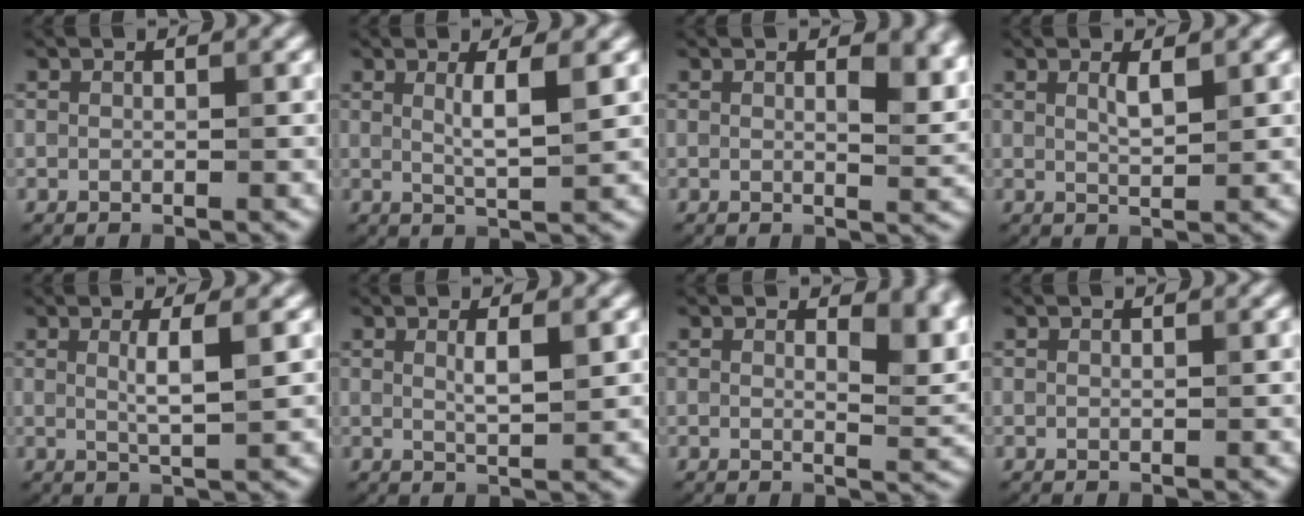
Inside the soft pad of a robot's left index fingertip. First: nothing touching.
{"total": 3.0, "force": [0.8, 0.6, 2.8], "torque": [-0.041, -0.005, 0.013]}
{"total": 3.5, "force": [1.4, 1.3, 3.0], "torque": [-0.033, -0.005, 0.022]}
{"total": 1.5, "force": [0.8, 0.3, 1.2], "torque": [-0.024, -0.003, 0.013]}
{"total": 2.8, "force": [0.6, 0.6, 2.6], "torque": [-0.040, -0.002, 0.007]}
{"total": 2.1, "force": [0.7, 0.4, 1.9], "torque": [-0.029, -0.002, 0.010]}
{"total": 4.3, "force": [1.9, 1.9, 3.4], "torque": [-0.033, -0.007, 0.028]}
{"total": 0.0}